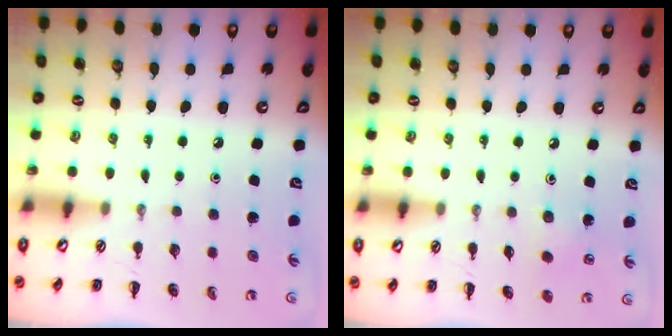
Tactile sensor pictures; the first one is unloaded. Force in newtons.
{"total": 5.6, "press": 5.5, "slide": 1.2}